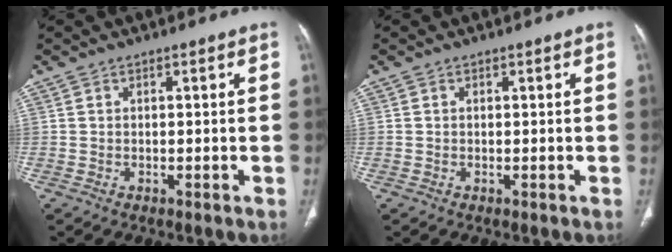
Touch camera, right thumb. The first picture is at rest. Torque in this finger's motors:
{"motor_torque": [0.28, 0.13, 0.20, -0.23, 0.03]}